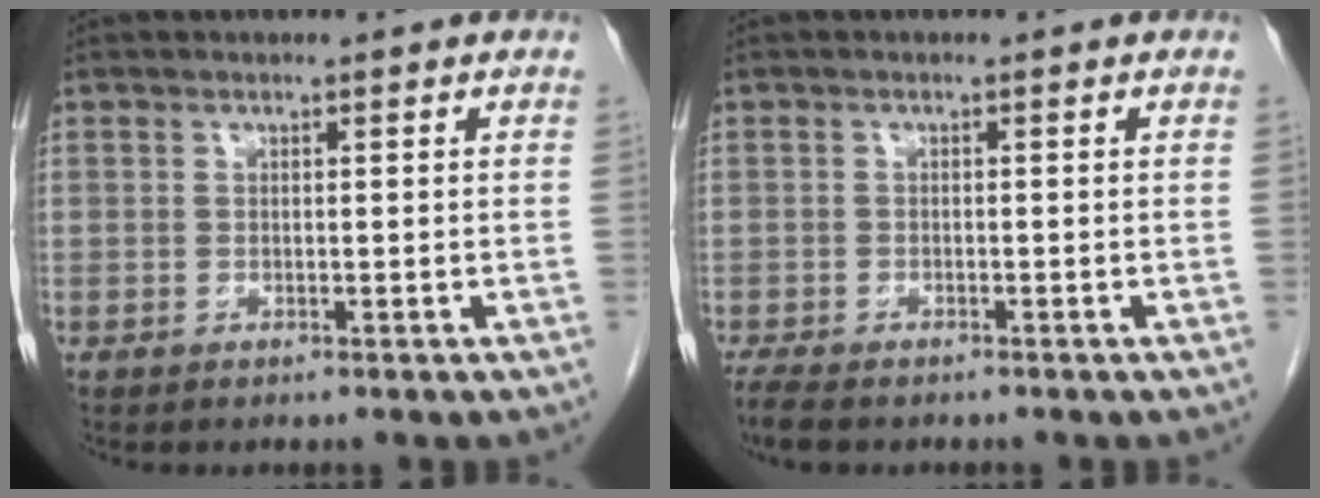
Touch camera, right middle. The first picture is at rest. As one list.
[{"total": 3.8, "force": [-3.0, 1.1, 1.9], "torque": [-0.038, -0.011, -0.047]}]